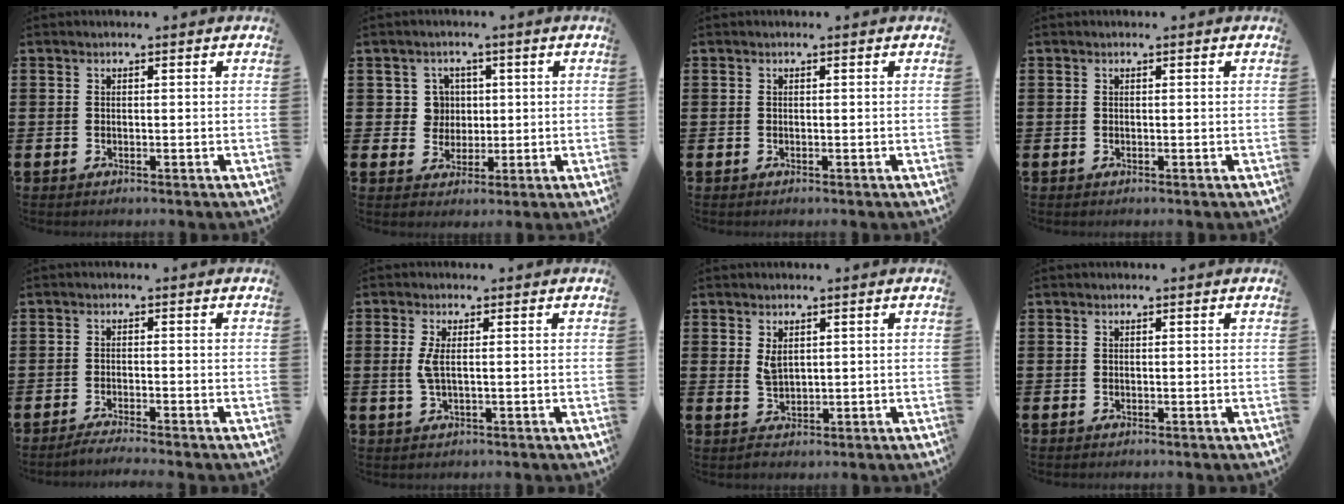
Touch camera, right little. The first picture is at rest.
{"total": 4.7, "force": [1.3, 4.4, 0.9], "torque": [-0.024, 0.010, 0.022]}
{"total": 0.0}
{"total": 0.0}
{"total": 1.6, "force": [-1.4, -0.1, 0.8], "torque": [-0.011, 0.001, -0.027]}
{"total": 2.6, "force": [0.4, 0.6, 2.5], "torque": [-0.056, 0.000, 0.004]}
{"total": 2.2, "force": [0.9, 1.4, 1.4], "torque": [-0.022, 0.000, 0.015]}
{"total": 0.0}